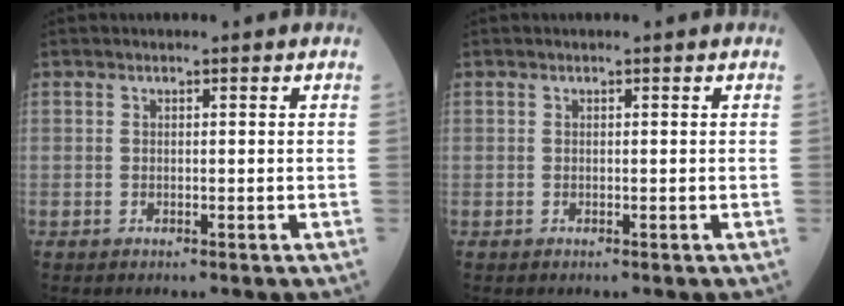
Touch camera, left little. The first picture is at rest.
{"total": 0.0}